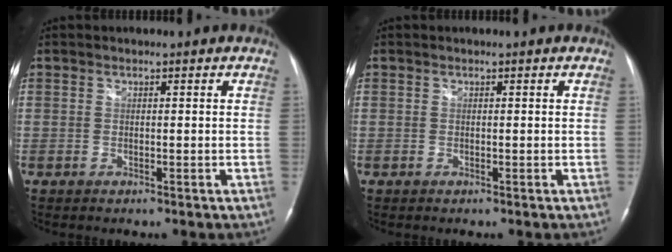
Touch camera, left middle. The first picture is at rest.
{"total": 0.0}